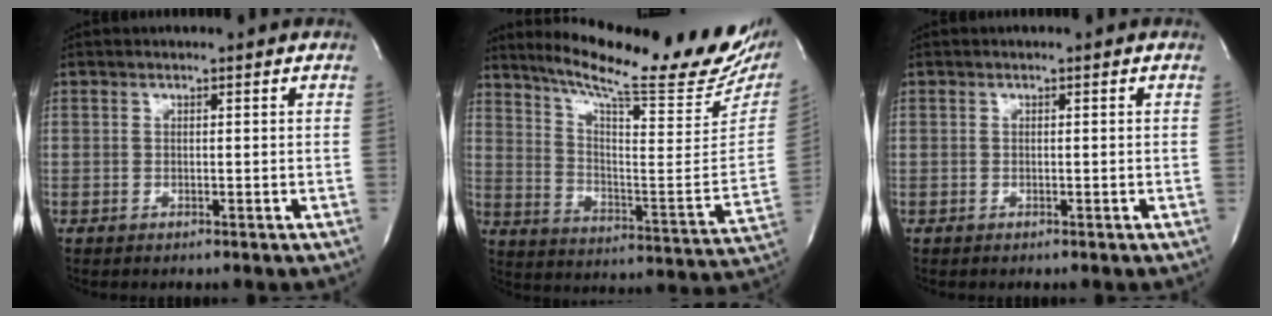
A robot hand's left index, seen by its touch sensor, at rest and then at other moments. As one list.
[{"total": 25.6, "force": [21.5, 2.3, 13.6], "torque": [-0.214, -0.076, 0.289]}, {"total": 0.0}]